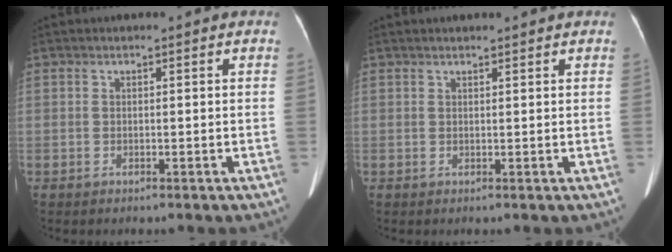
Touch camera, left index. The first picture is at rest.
{"total": 2.9, "force": [2.6, 0.2, 1.3], "torque": [-0.019, 0.018, 0.037]}